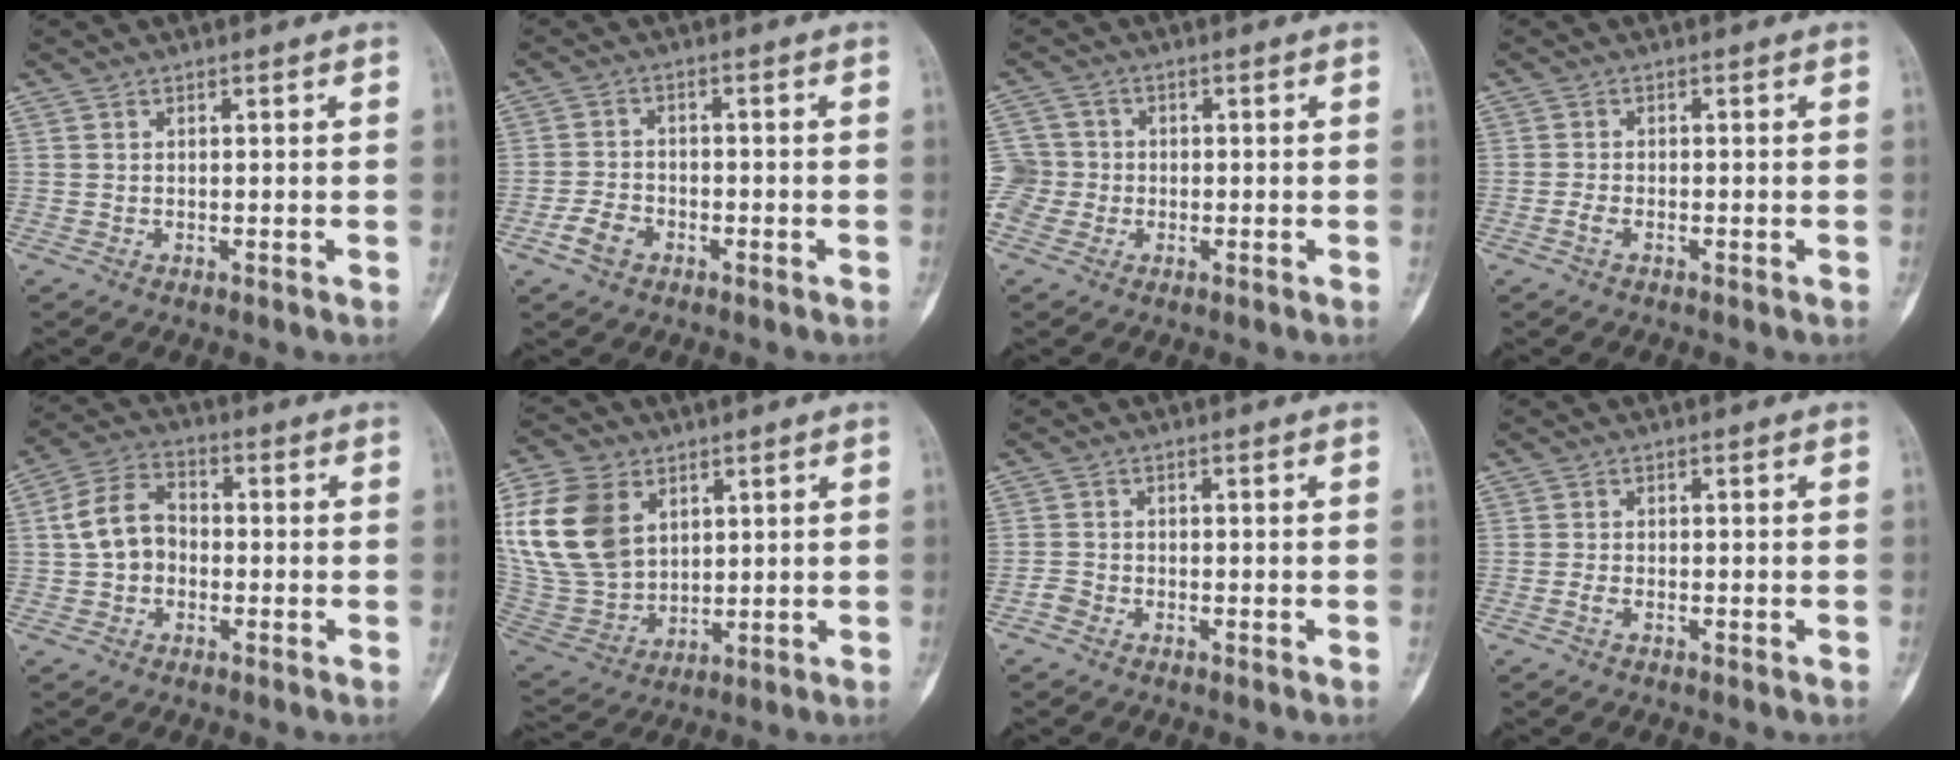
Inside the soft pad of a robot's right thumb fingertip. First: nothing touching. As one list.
[{"total": 4.4, "force": [-2.3, 3.1, 2.2], "torque": [-0.035, 0.018, -0.044]}, {"total": 5.8, "force": [-1.4, 5.5, 1.1], "torque": [-0.004, 0.015, -0.032]}, {"total": 1.5, "force": [-0.8, 0.8, 0.9], "torque": [-0.024, 0.004, -0.019]}, {"total": 8.5, "force": [-0.6, 6.5, 5.6], "torque": [-0.091, 0.030, -0.025]}, {"total": 18.7, "force": [5.8, 13.5, 11.6], "torque": [-0.231, -0.010, 0.126]}, {"total": 1.6, "force": [-1.1, 1.2, 0.3], "torque": [-0.006, 0.005, -0.027]}, {"total": 1.1, "force": [-0.6, 0.6, 0.6], "torque": [-0.018, 0.003, -0.016]}]